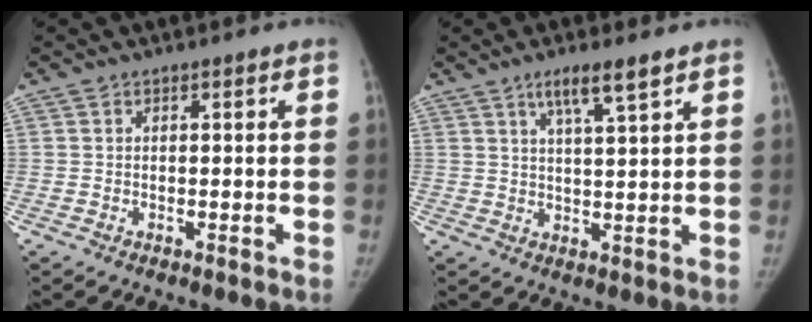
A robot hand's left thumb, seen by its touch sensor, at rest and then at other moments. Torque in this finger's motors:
{"motor_torque": [-0.12, -0.20, 0.52, -0.40, 0.00]}